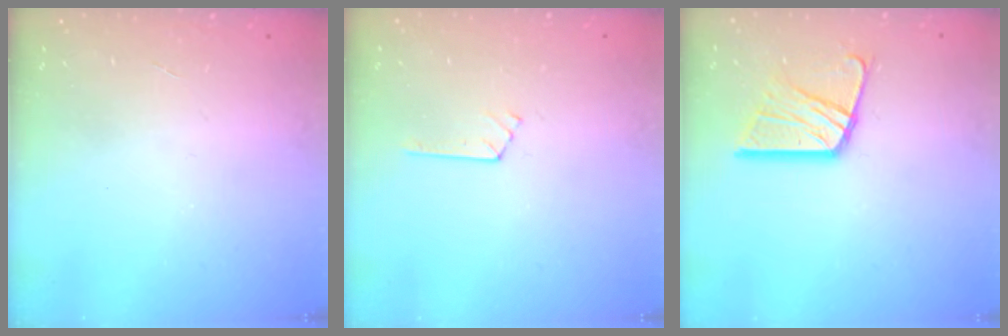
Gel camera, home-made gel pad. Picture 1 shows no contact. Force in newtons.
{"total": 2.8, "press": 2.8, "slide": 0.4}
{"total": 13.1, "press": 13.1, "slide": 1.4}